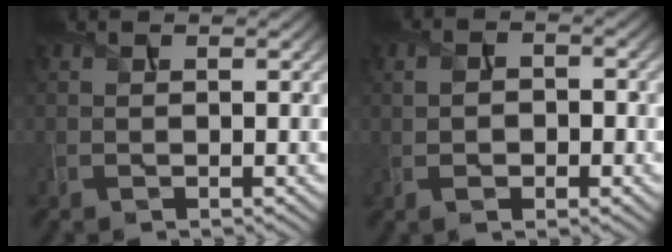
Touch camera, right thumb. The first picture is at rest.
{"total": 3.7, "force": [-0.6, 2.3, 2.8], "torque": [-0.037, 0.000, -0.011]}